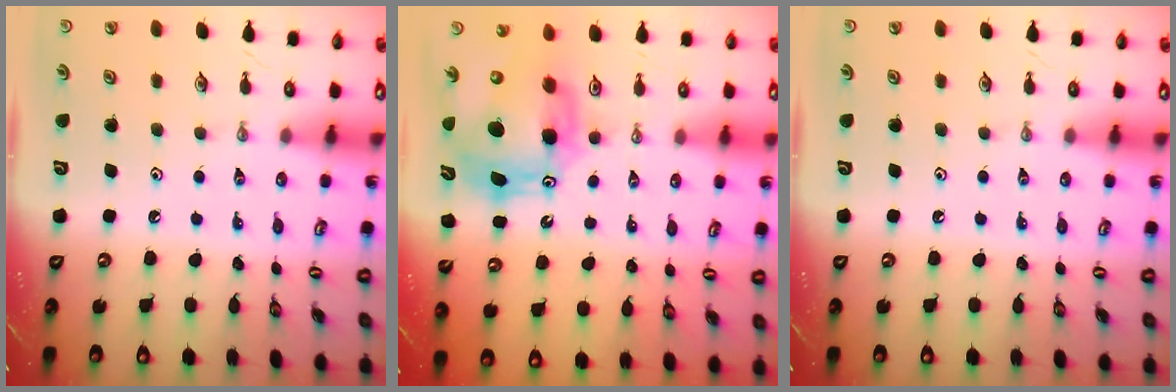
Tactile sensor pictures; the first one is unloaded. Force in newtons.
{"total": 11.2, "press": 11.1, "slide": 1.1}
{"total": 0.0}